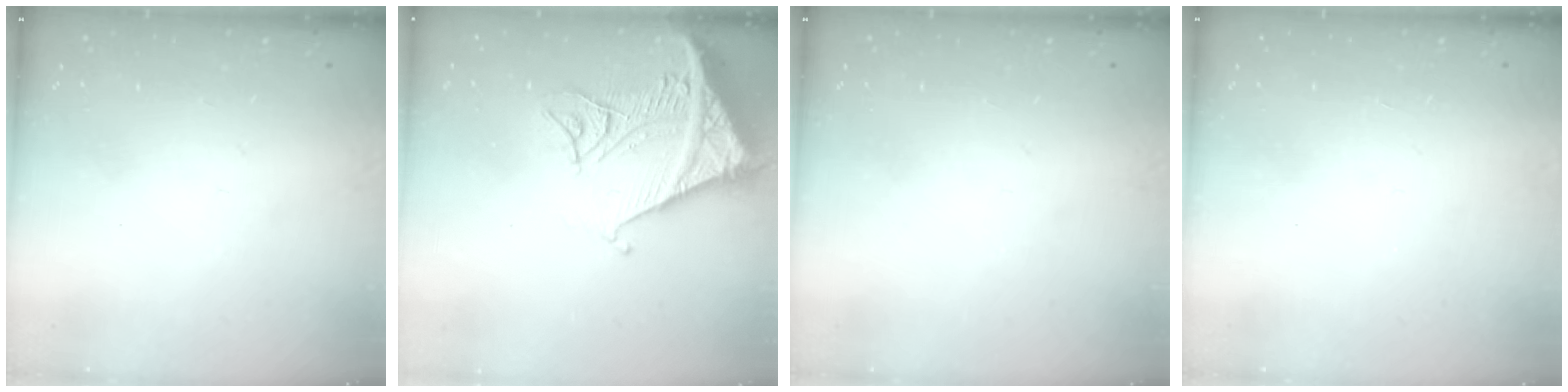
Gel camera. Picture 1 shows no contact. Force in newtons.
{"total": 16.2, "press": 16.1, "slide": 2.1}
{"total": 0.0}
{"total": 1.6, "press": 1.6, "slide": 0.1}